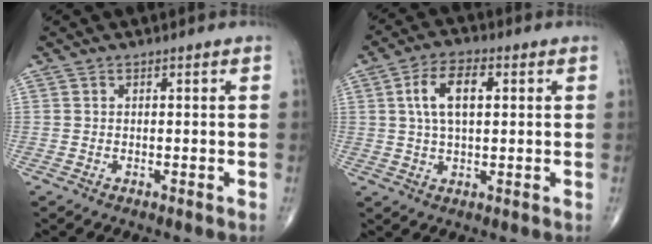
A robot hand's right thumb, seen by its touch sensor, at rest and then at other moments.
{"total": 8.5, "force": [2.1, 4.2, 7.1], "torque": [-0.126, 0.009, 0.036]}